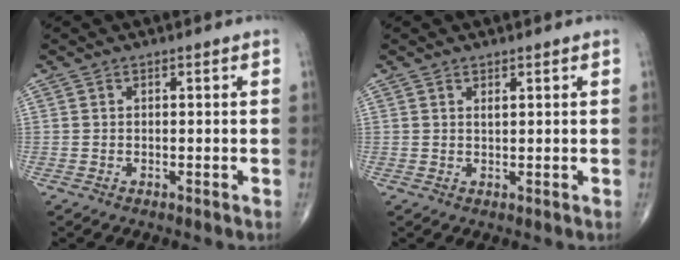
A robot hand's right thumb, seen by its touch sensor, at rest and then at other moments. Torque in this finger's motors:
{"motor_torque": [-0.43, 0.26, -0.11, 0.02, 0.06]}